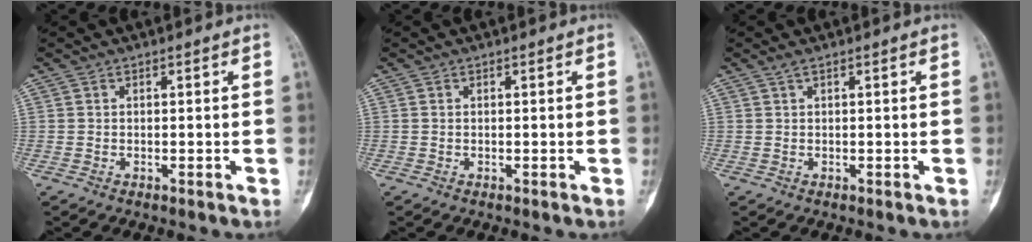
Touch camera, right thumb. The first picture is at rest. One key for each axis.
{"total": 0.0}
{"total": 0.8, "fx": 0.5, "fy": 0.1, "fz": 0.6, "tx": -0.018, "ty": 0.008, "tz": 0.012}